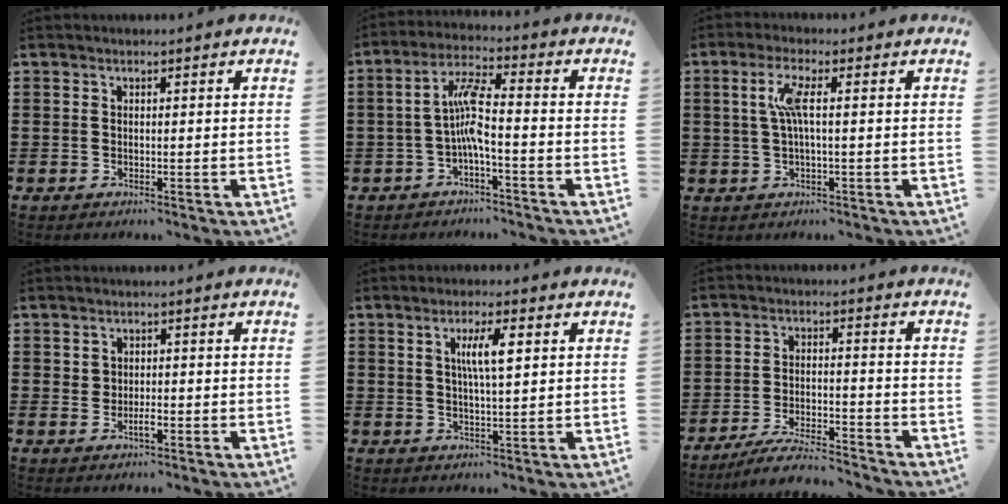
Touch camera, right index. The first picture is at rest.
{"total": 6.3, "force": [-1.5, 1.1, 6.0], "torque": [-0.124, 0.001, -0.031]}
{"total": 4.4, "force": [0.4, 0.5, 4.4], "torque": [-0.091, -0.003, 0.001]}
{"total": 1.8, "force": [-0.4, 1.0, 1.5], "torque": [-0.029, 0.002, -0.008]}
{"total": 5.2, "force": [1.4, 1.0, 4.9], "torque": [-0.100, 0.008, 0.019]}
{"total": 5.8, "force": [-5.4, 0.1, 2.1], "torque": [-0.046, -0.008, -0.106]}